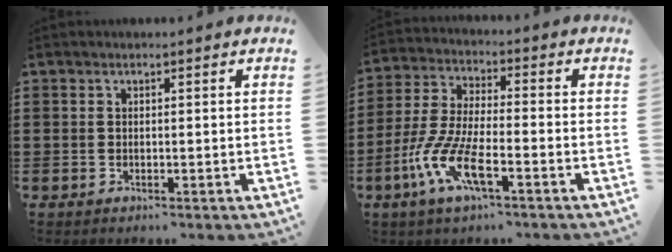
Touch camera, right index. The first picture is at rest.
{"total": 9.3, "force": [-4.8, 1.9, 7.8], "torque": [-0.197, -0.022, -0.099]}